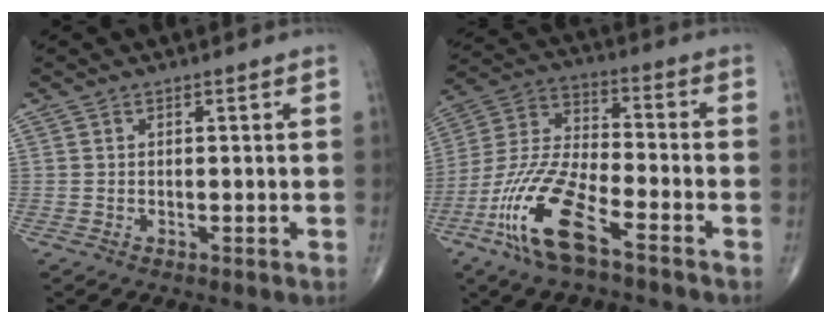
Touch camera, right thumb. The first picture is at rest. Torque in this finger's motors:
{"motor_torque": [0.68, 0.34, 1.56, -0.64, 0.48]}